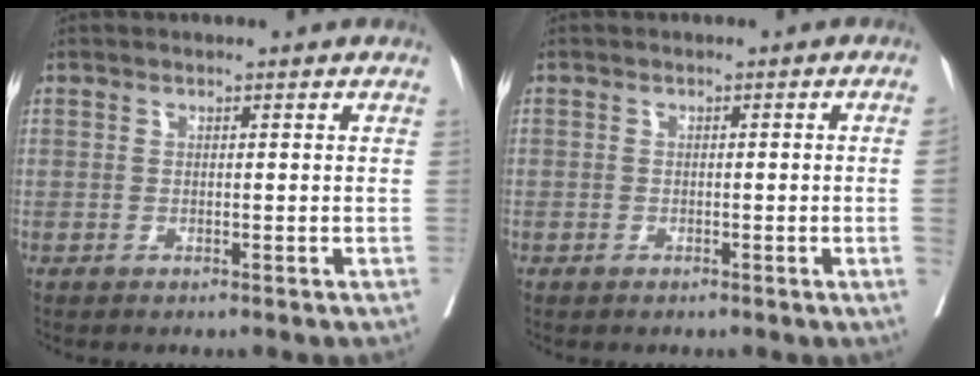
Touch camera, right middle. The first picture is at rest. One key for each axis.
{"total": 1.3, "fx": -0.4, "fy": -0.1, "fz": 1.2, "tx": -0.023, "ty": 0.002, "tz": -0.008}